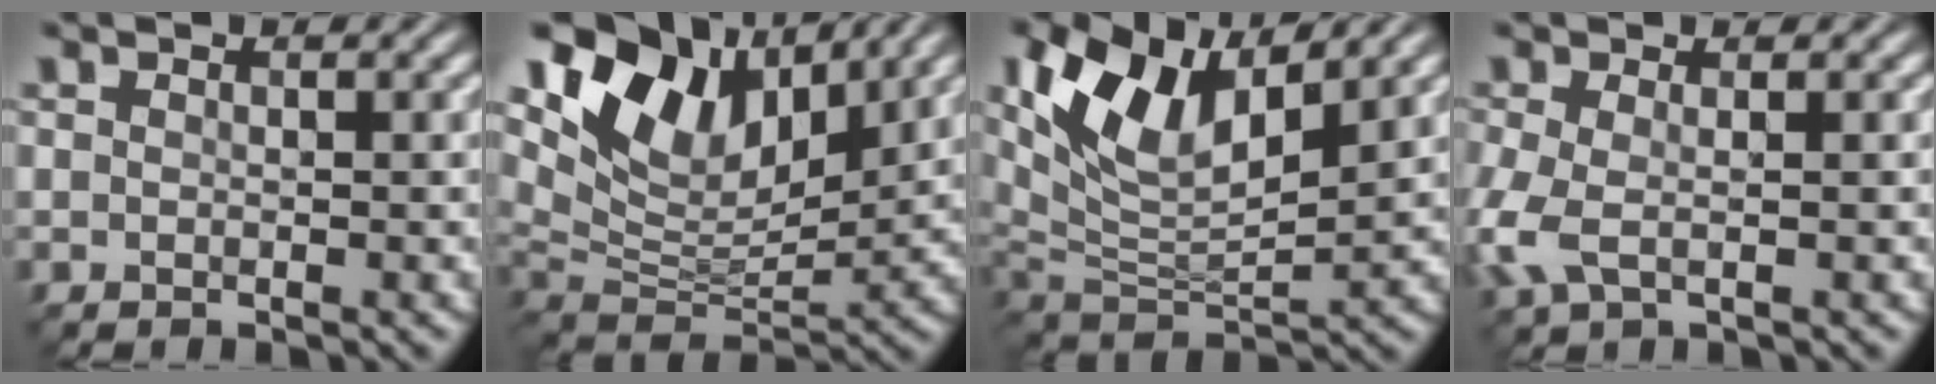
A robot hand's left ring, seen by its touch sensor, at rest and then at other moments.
{"total": 10.1, "force": [6.2, 5.3, 6.1], "torque": [-0.108, 0.004, 0.110]}
{"total": 9.6, "force": [4.3, 4.5, 7.3], "torque": [-0.141, -0.003, 0.078]}
{"total": 3.4, "force": [-0.6, 1.7, 3.0], "torque": [-0.085, -0.006, -0.016]}